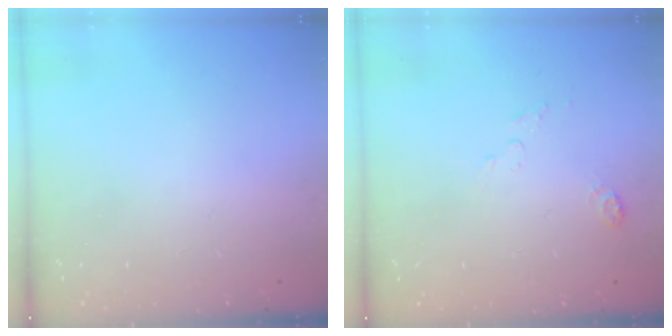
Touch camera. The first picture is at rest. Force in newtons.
{"total": 4.1, "press": 4.0, "slide": 0.8}